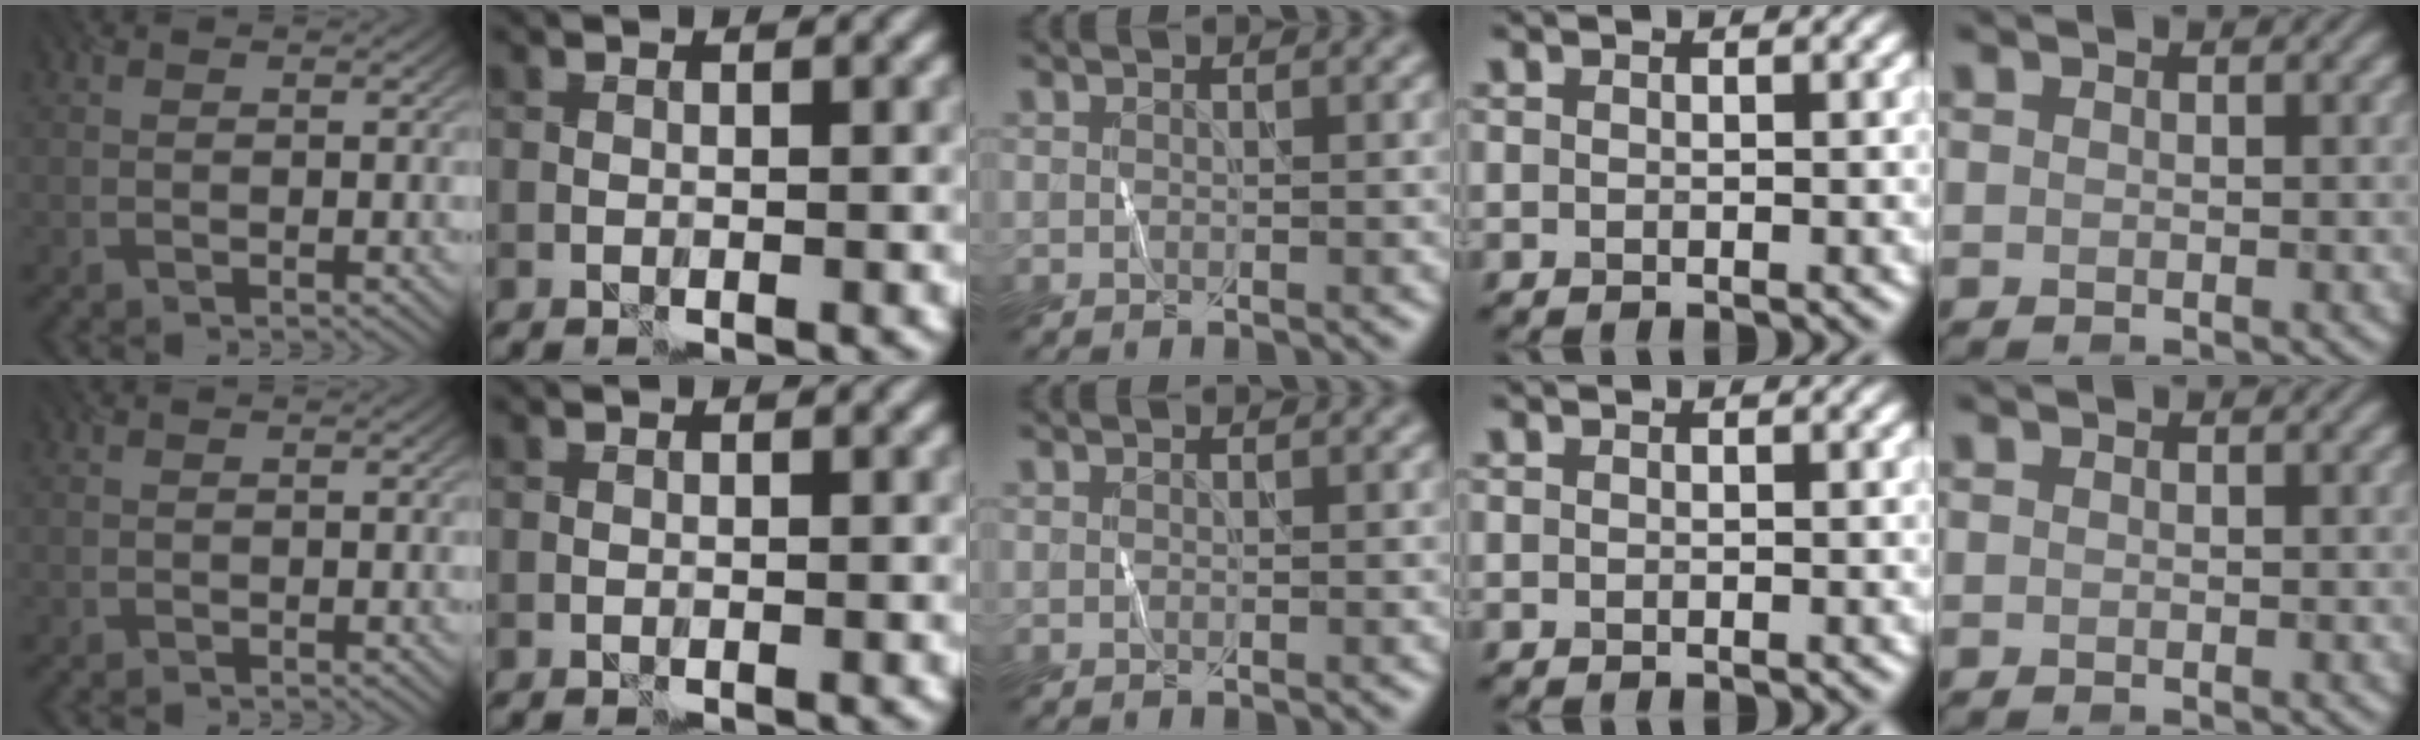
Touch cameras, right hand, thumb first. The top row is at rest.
{}